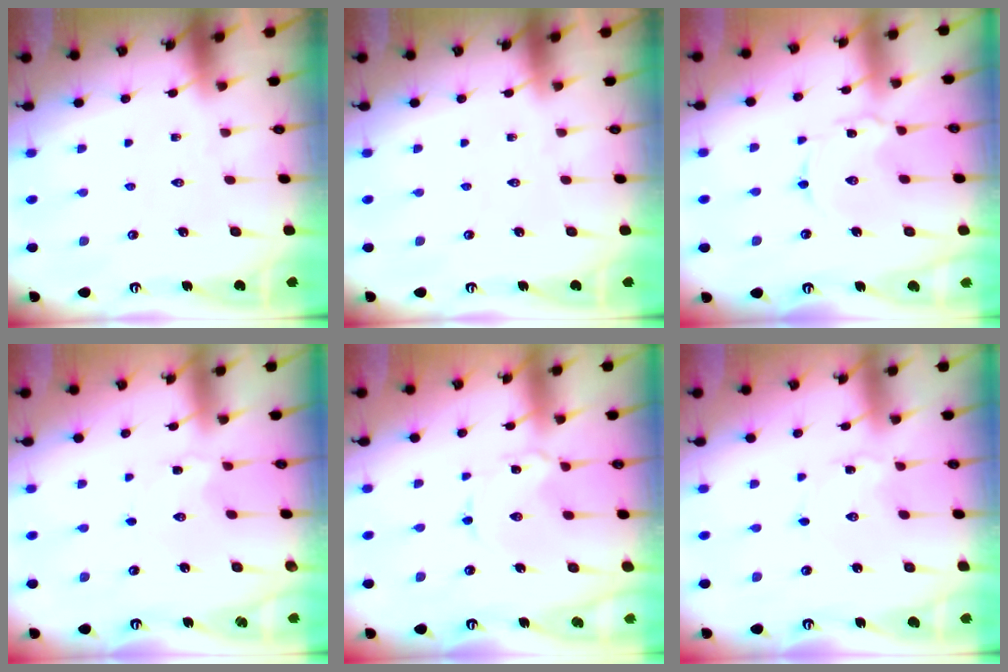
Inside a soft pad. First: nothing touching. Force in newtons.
{"total": 0.0}
{"total": 1.9, "press": 1.9, "slide": 0.2}
{"total": 0.8, "press": 0.8, "slide": 0.1}
{"total": 1.7, "press": 1.7, "slide": 0.2}
{"total": 0.9, "press": 0.9, "slide": 0.1}